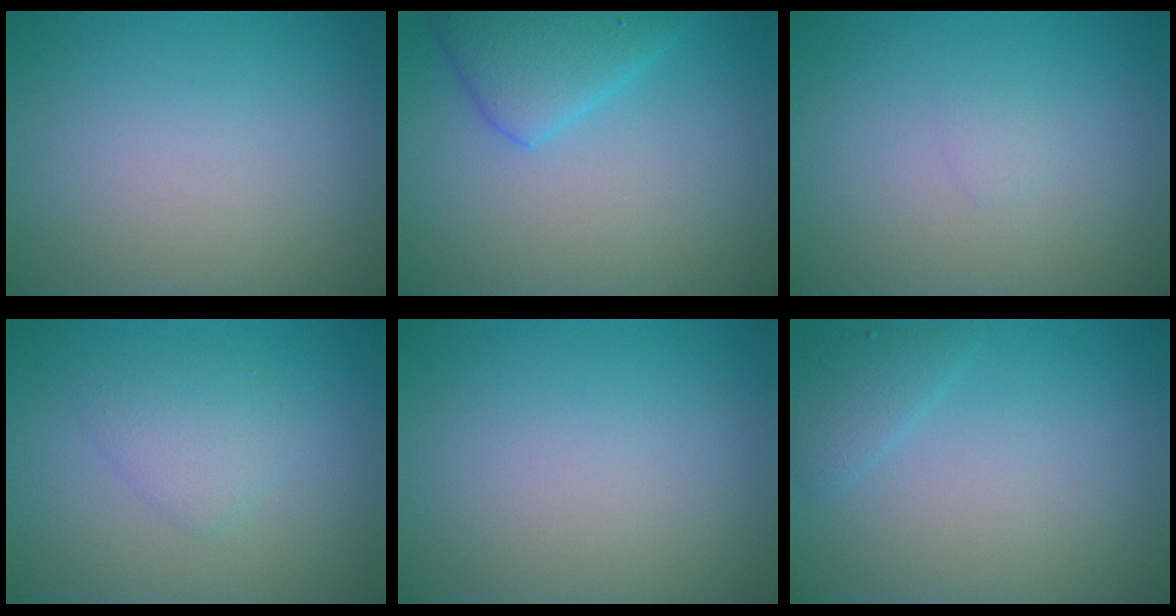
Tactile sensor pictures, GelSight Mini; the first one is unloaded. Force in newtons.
{"total": 4.0, "press": 4.0, "slide": 0.1}
{"total": 0.5, "press": 0.5, "slide": 0.0}
{"total": 1.9, "press": 1.9, "slide": 0.2}
{"total": 0.0}
{"total": 1.4, "press": 1.4, "slide": 0.1}